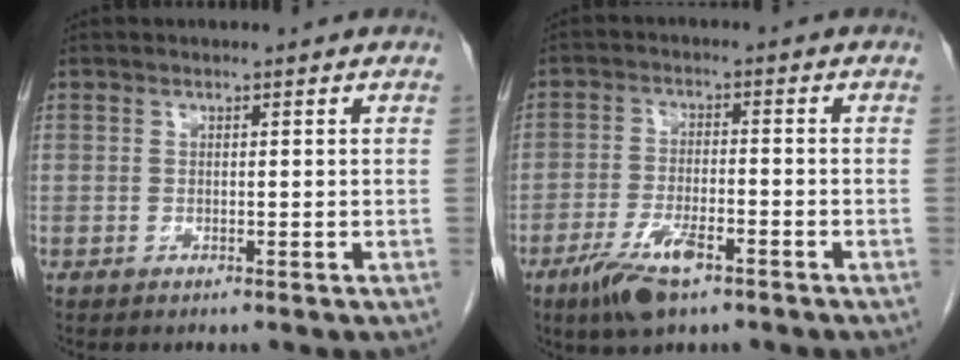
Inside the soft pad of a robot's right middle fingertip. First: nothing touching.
{"total": 7.4, "force": [-4.5, 2.0, 5.5], "torque": [-0.111, -0.010, -0.078]}